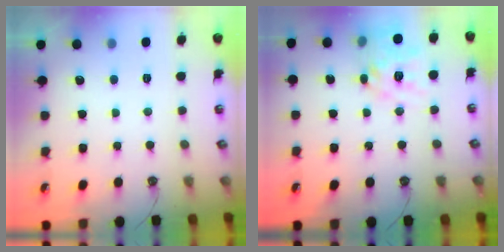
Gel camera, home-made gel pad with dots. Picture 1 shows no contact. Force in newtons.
{"total": 13.8, "press": 13.7, "slide": 1.2}